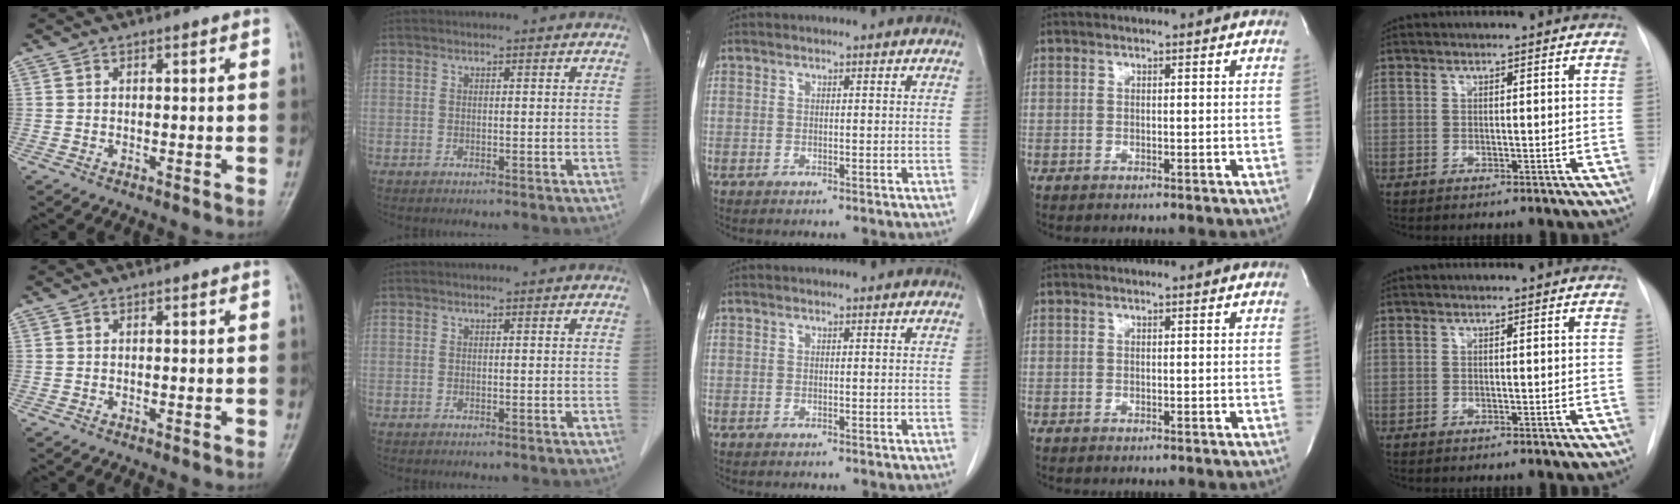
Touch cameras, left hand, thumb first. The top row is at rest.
{}